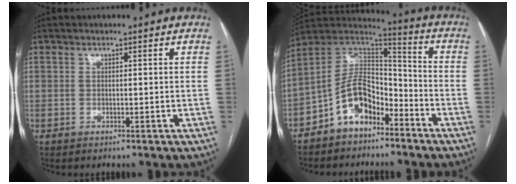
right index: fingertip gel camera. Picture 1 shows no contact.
{"total": 11.1, "force": [-6.3, 6.3, 6.7], "torque": [-0.130, 0.038, -0.118]}